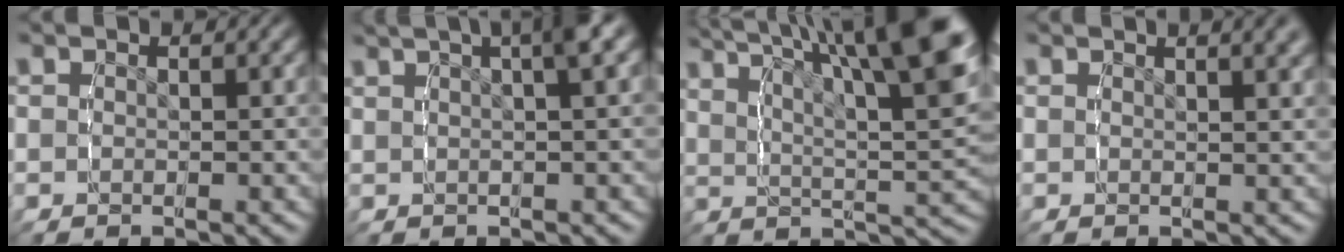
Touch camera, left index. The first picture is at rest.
{"total": 9.9, "force": [5.7, 5.1, 6.3], "torque": [-0.091, 0.029, 0.071]}
{"total": 11.2, "force": [4.2, 4.4, 9.4], "torque": [-0.104, 0.005, 0.057]}
{"total": 4.2, "force": [2.7, 1.4, 3.0], "torque": [-0.032, 0.012, 0.035]}